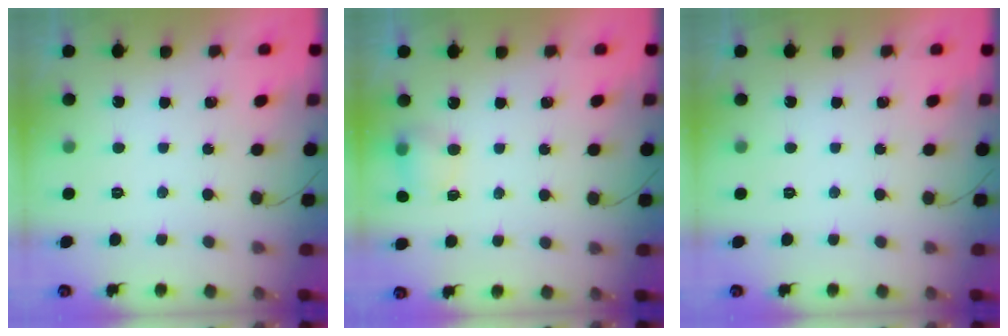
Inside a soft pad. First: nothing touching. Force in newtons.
{"total": 5.6, "press": 5.4, "slide": 1.5}
{"total": 0.0}